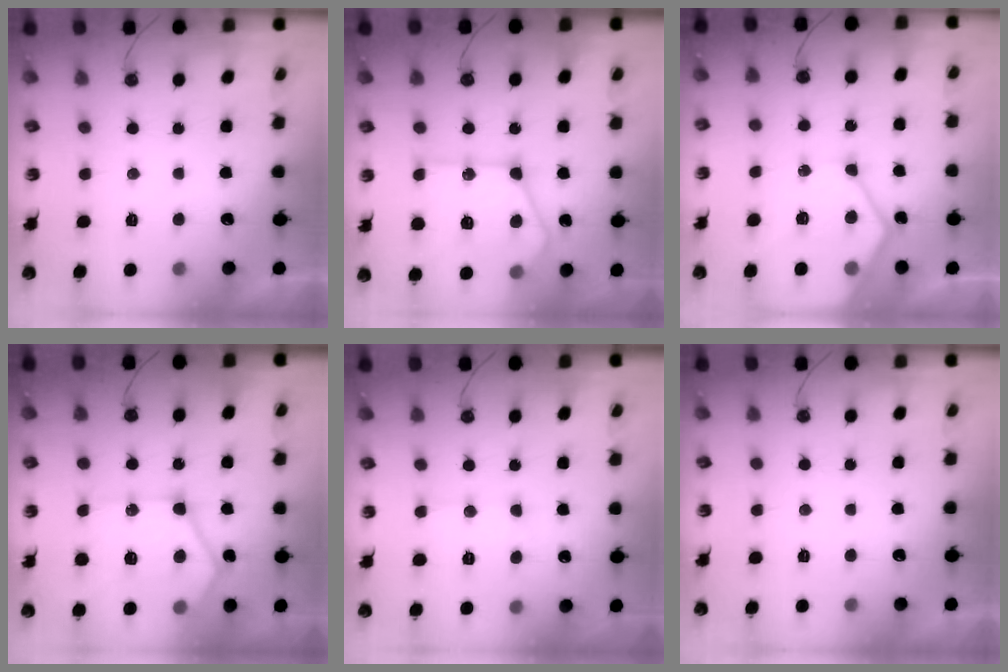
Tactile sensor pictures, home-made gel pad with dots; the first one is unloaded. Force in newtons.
{"total": 20.6, "press": 20.5, "slide": 2.4}
{"total": 15.0, "press": 14.9, "slide": 1.5}
{"total": 18.1, "press": 18.0, "slide": 1.8}
{"total": 8.4, "press": 8.3, "slide": 0.8}
{"total": 0.0}